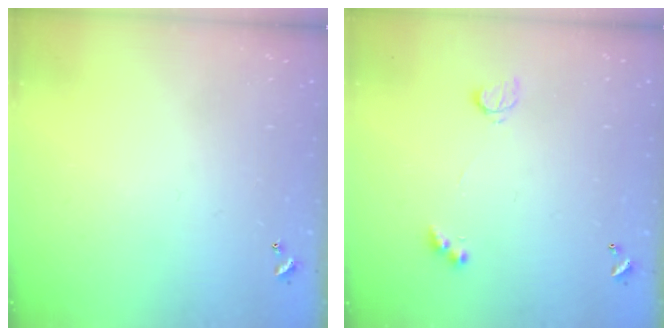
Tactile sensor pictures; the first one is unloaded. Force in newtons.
{"total": 3.6, "press": 3.6, "slide": 0.6}